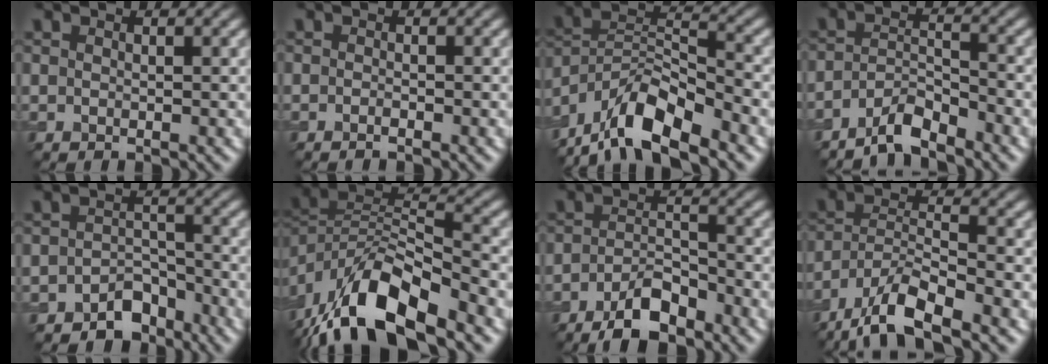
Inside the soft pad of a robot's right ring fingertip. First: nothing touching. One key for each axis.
{"total": 0.7, "fx": -0.4, "fy": 0.1, "fz": 0.5, "tx": -0.008, "ty": 0.001, "tz": -0.008}
{"total": 10.2, "fx": -7.7, "fy": 3.2, "fz": 5.9, "tx": -0.097, "ty": 0.015, "tz": -0.152}
{"total": 3.6, "fx": -3.1, "fy": 0.7, "fz": 1.7, "tx": -0.032, "ty": 0.006, "tz": -0.066}
{"total": 3.8, "fx": -2.8, "fy": 2.1, "fz": 1.3, "tx": -0.008, "ty": 0.008, "tz": -0.049}
{"total": 13.1, "fx": -8.2, "fy": 4.7, "fz": 9.1, "tx": -0.177, "ty": 0.009, "tz": -0.154}
{"total": 5.4, "fx": -3.7, "fy": 1.9, "fz": 3.4, "tx": -0.061, "ty": 0.001, "tz": -0.068}
{"total": 8.3, "fx": -6.2, "fy": 2.2, "fz": 5.1, "tx": -0.088, "ty": 0.004, "tz": -0.119}